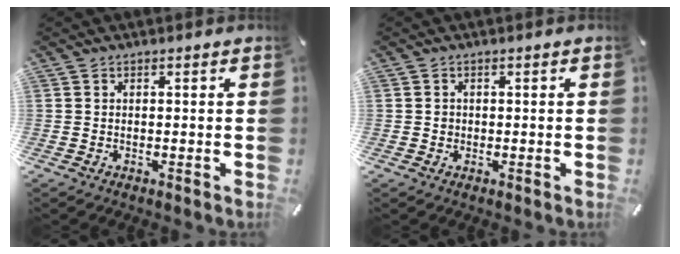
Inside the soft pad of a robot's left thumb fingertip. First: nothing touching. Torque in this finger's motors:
{"motor_torque": [0.01, -0.04, 0.22, -0.03, 0.00]}